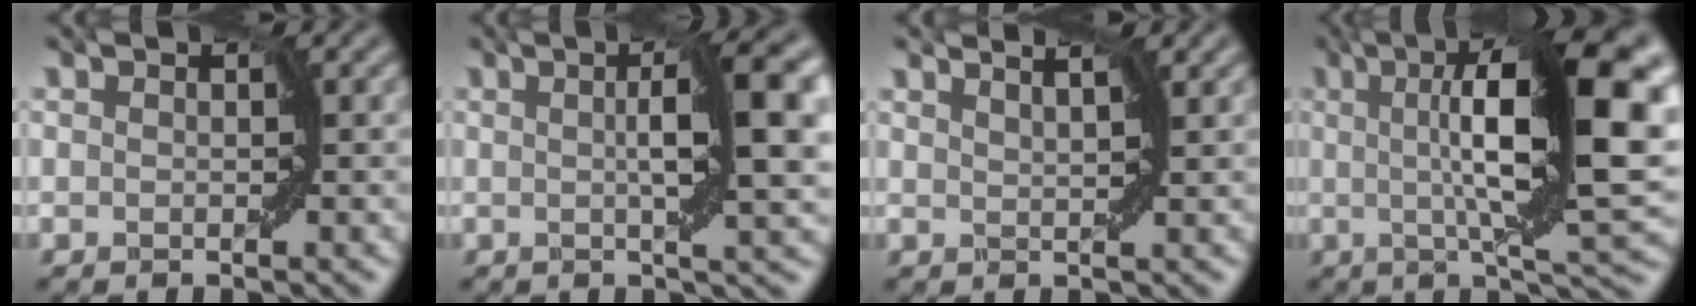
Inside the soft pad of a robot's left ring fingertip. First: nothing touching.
{"total": 7.7, "force": [1.0, 1.4, 7.5], "torque": [-0.113, 0.011, 0.011]}
{"total": 2.7, "force": [2.3, 0.5, 1.3], "torque": [-0.009, 0.007, 0.009]}
{"total": 14.2, "force": [2.2, 2.8, 13.8], "torque": [-0.183, 0.010, 0.035]}